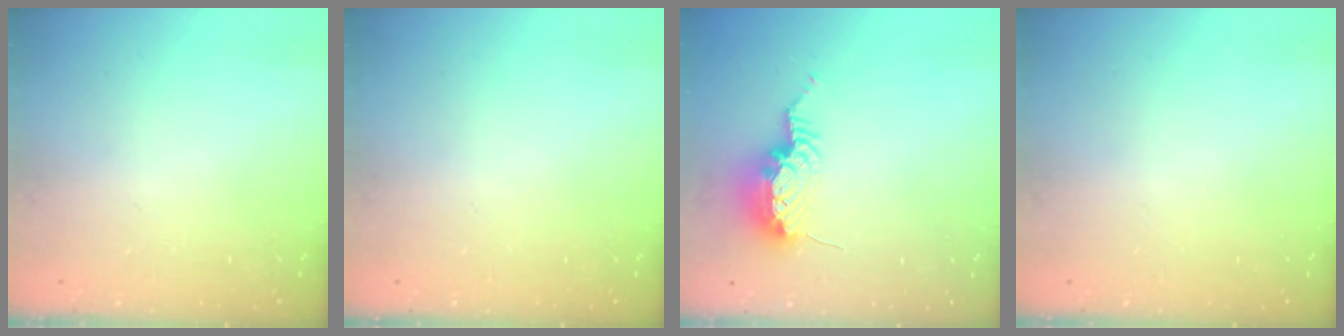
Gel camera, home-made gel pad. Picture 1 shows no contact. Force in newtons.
{"total": 0.0}
{"total": 13.5, "press": 10.7, "slide": 8.2}
{"total": 0.0}